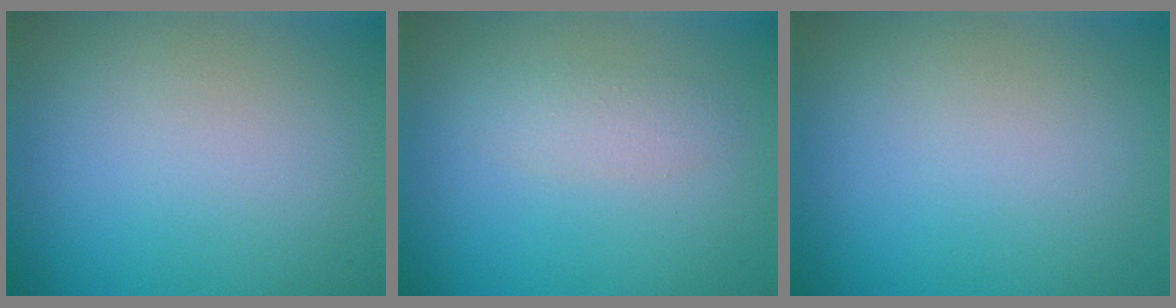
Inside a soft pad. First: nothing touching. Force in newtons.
{"total": 1.7, "press": 1.7, "slide": 0.1}
{"total": 0.0}